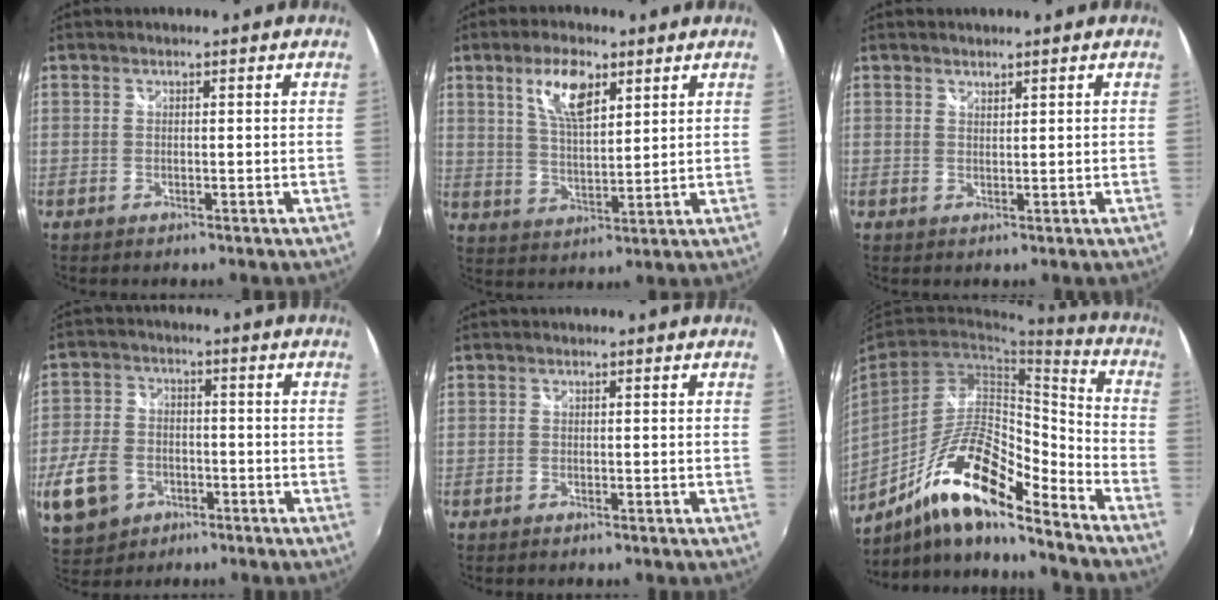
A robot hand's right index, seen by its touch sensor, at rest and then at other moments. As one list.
[{"total": 8.6, "force": [4.4, 3.4, 6.6], "torque": [-0.123, 0.008, 0.084]}, {"total": 1.0, "force": [1.0, 0.2, 0.2], "torque": [-0.002, 0.000, 0.017]}, {"total": 12.1, "force": [-4.7, 9.1, 6.4], "torque": [-0.169, 0.003, -0.079]}, {"total": 0.6, "force": [-0.3, 0.5, -0.1], "torque": [0.000, -0.001, -0.007]}, {"total": 17.1, "force": [-11.0, 3.9, 12.5], "torque": [-0.235, -0.006, -0.209]}]